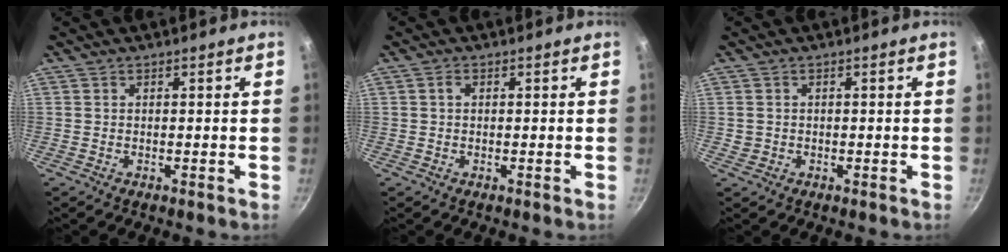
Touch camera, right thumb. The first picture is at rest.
{"total": 1.0, "force": [0.2, 0.6, 0.7], "torque": [-0.013, 0.005, 0.003]}
{"total": 1.5, "force": [-0.1, 1.4, 0.4], "torque": [-0.007, 0.003, 0.001]}